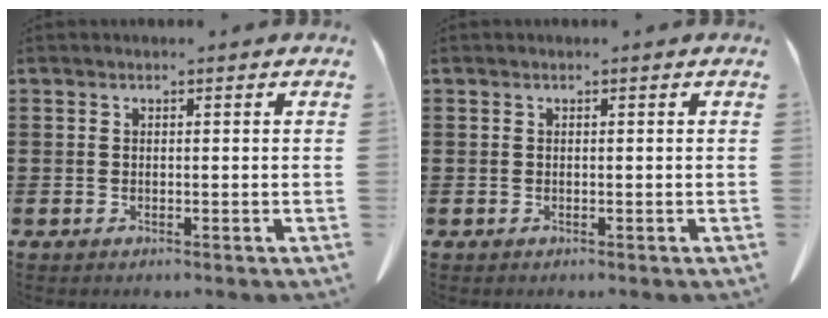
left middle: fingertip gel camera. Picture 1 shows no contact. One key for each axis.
{"total": 0.0}